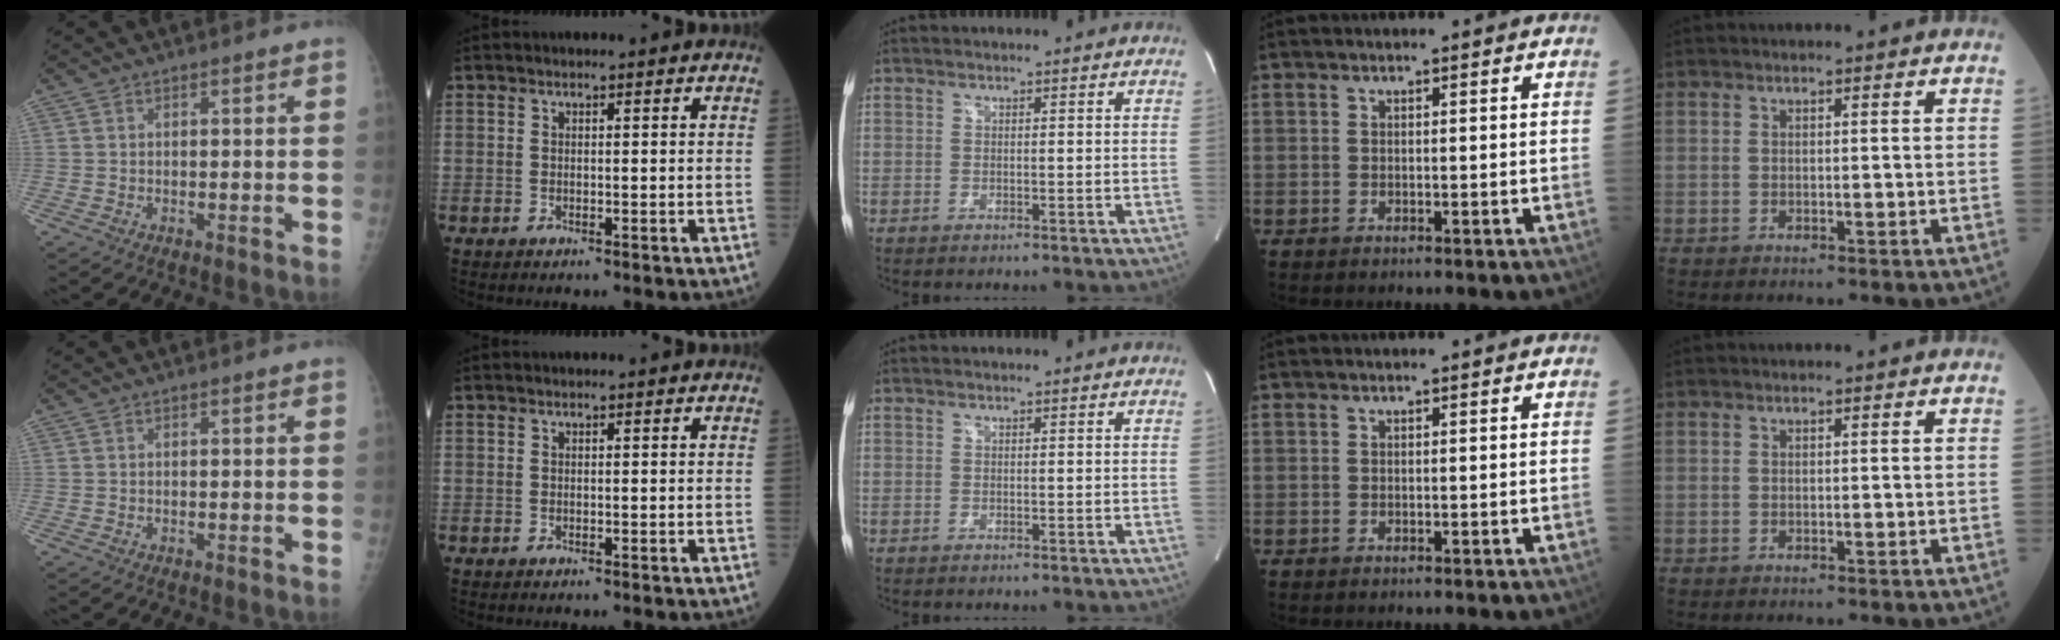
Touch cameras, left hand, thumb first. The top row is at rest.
{}